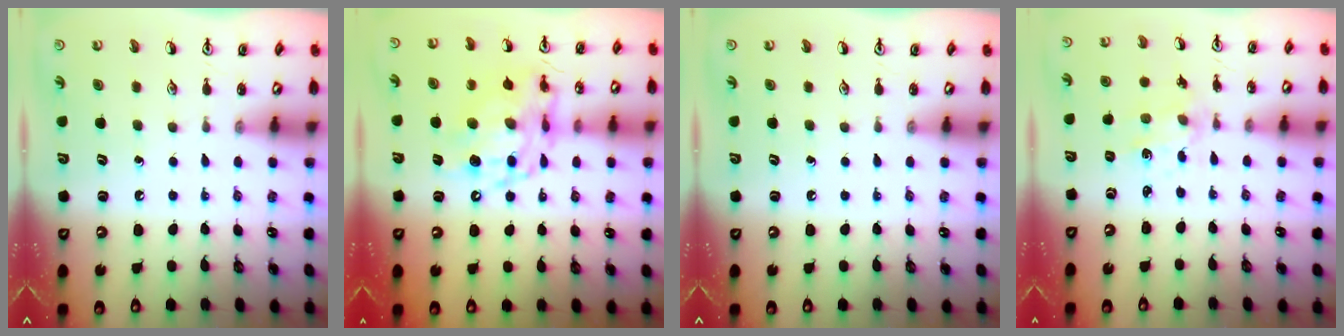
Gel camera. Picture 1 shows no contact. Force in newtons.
{"total": 13.5, "press": 13.5, "slide": 1.1}
{"total": 0.0}
{"total": 1.1, "press": 1.0, "slide": 0.3}